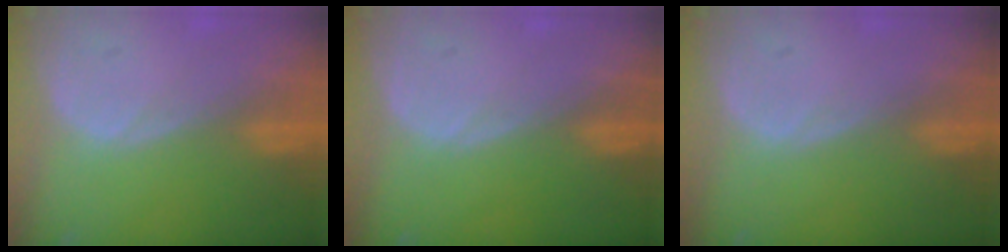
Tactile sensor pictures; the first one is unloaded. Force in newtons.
{"total": 0.0}
{"total": 0.0}